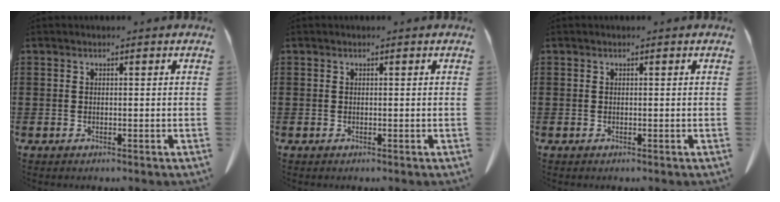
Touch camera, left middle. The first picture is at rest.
{"total": 0.0}
{"total": 0.0}